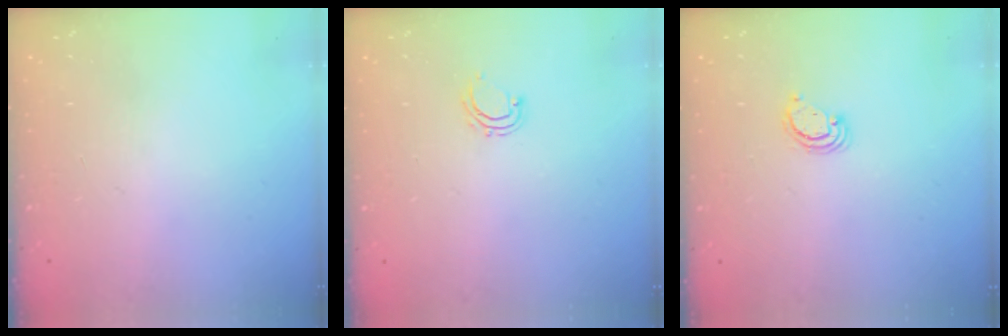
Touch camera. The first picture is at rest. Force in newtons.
{"total": 5.2, "press": 5.1, "slide": 1.0}
{"total": 2.6, "press": 2.6, "slide": 0.3}